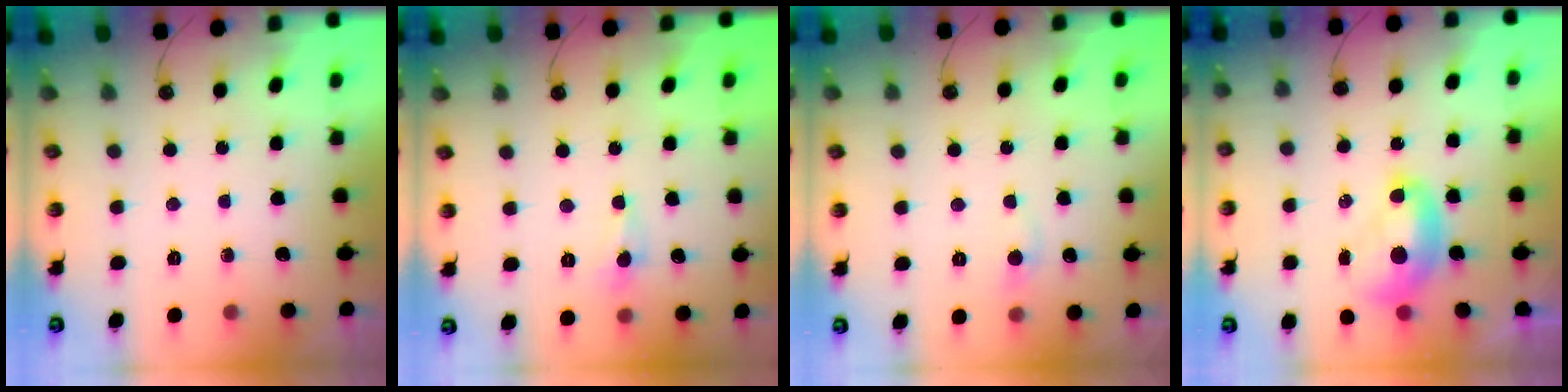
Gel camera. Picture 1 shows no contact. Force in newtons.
{"total": 0.0}
{"total": 1.0, "press": 0.8, "slide": 0.7}
{"total": 1.9, "press": 1.9, "slide": 0.1}